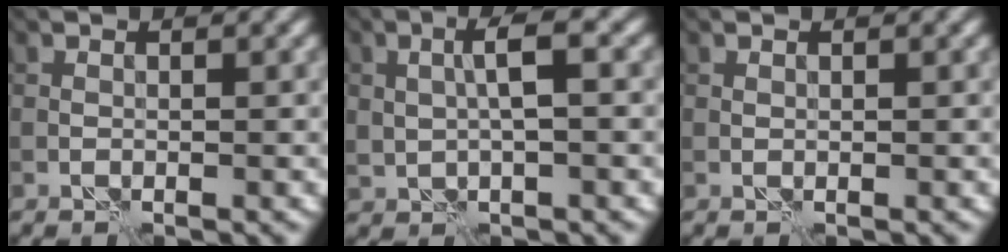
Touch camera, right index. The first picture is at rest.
{"total": 3.4, "force": [0.6, 1.1, 3.1], "torque": [-0.063, 0.009, 0.010]}
{"total": 0.0}